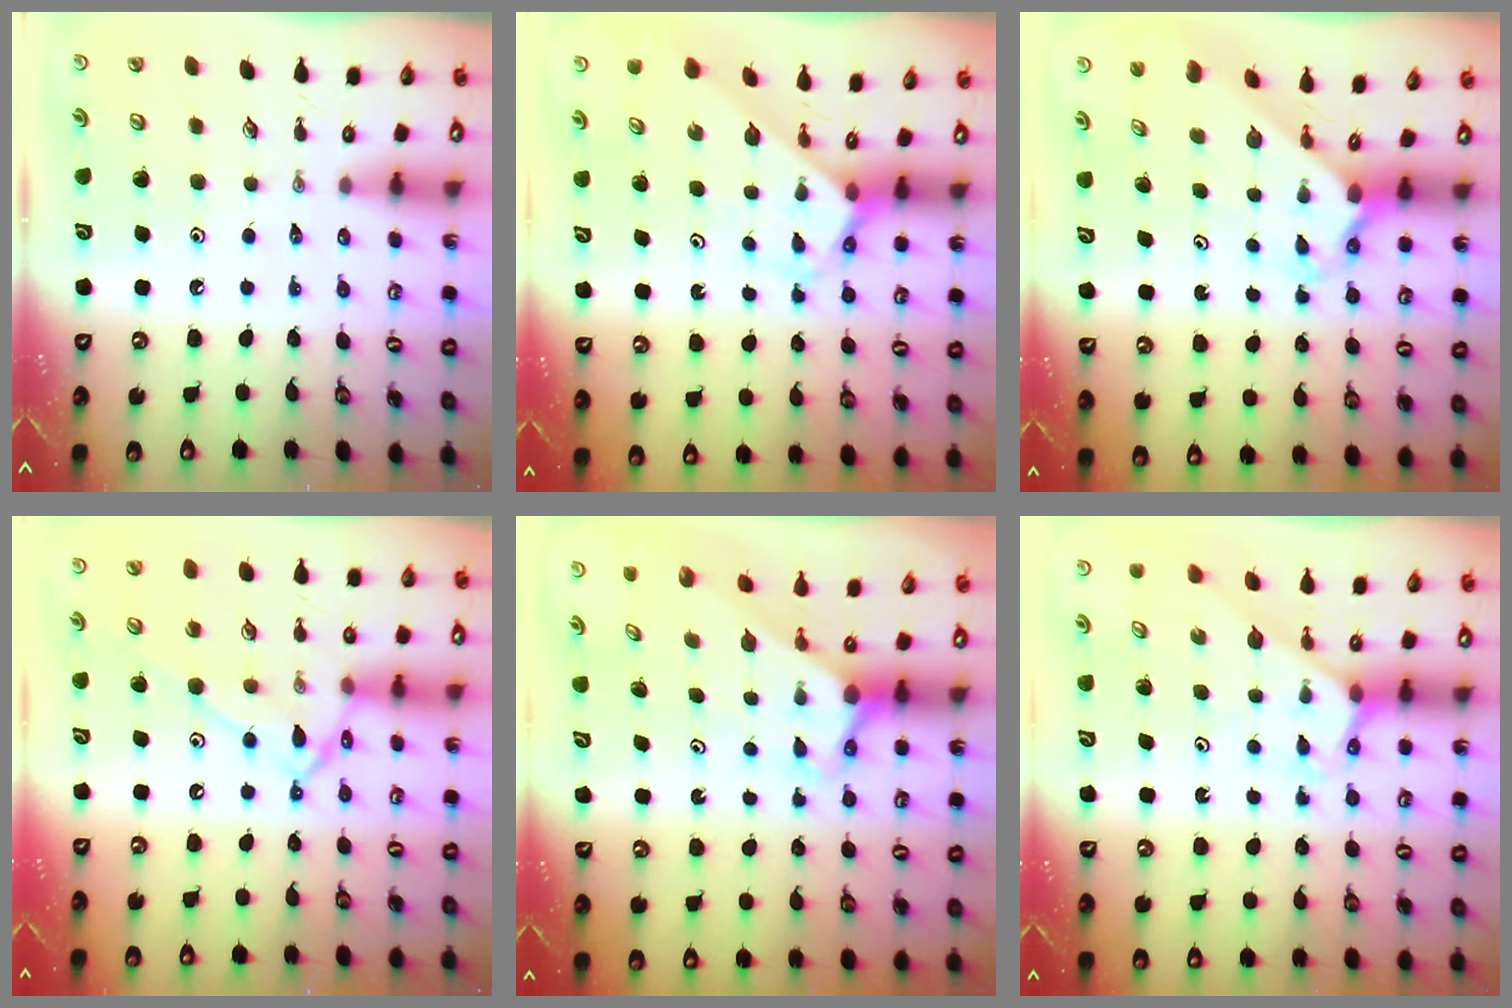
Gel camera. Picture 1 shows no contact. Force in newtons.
{"total": 3.0, "press": 3.0, "slide": 0.2}
{"total": 2.3, "press": 2.3, "slide": 0.2}
{"total": 12.0, "press": 11.9, "slide": 0.8}
{"total": 2.7, "press": 2.7, "slide": 0.2}
{"total": 3.8, "press": 3.8, "slide": 0.3}